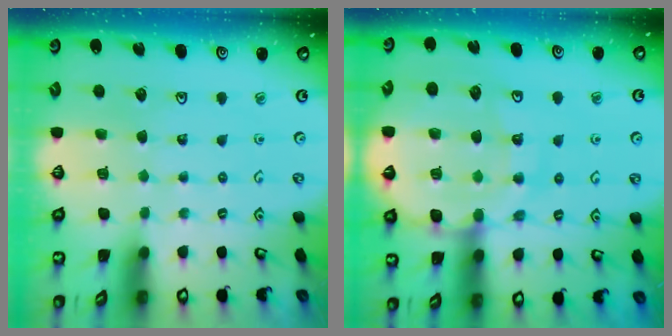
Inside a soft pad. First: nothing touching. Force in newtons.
{"total": 14.9, "press": 14.8, "slide": 1.8}